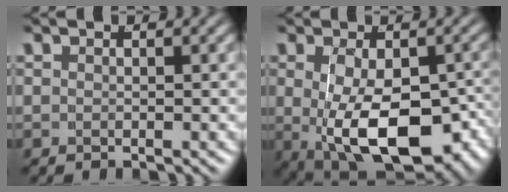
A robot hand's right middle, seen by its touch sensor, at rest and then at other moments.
{"total": 11.4, "force": [-4.4, 5.8, 8.8], "torque": [-0.150, -0.049, -0.041]}